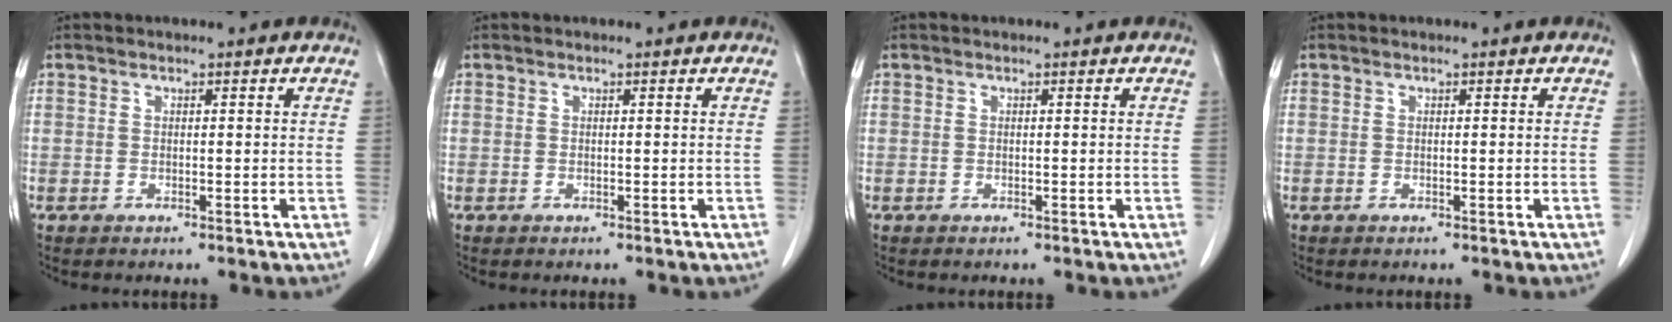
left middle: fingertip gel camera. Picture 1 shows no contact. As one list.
[{"total": 0.0}, {"total": 0.0}, {"total": 0.0}]